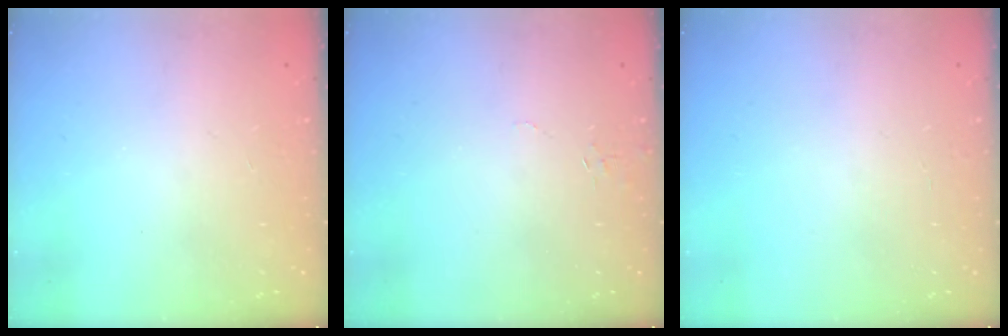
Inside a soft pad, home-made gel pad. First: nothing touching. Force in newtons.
{"total": 4.6, "press": 4.5, "slide": 0.4}
{"total": 1.8, "press": 1.8, "slide": 0.1}